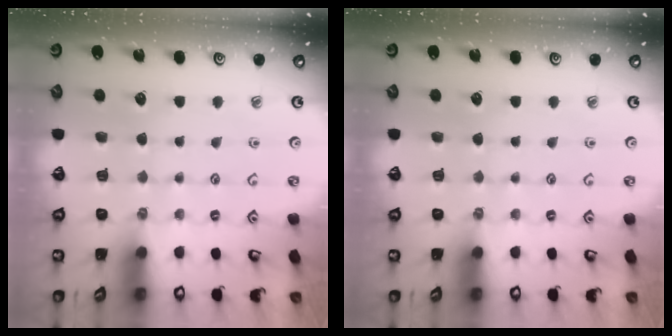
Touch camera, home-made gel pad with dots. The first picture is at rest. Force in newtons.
{"total": 0.0}